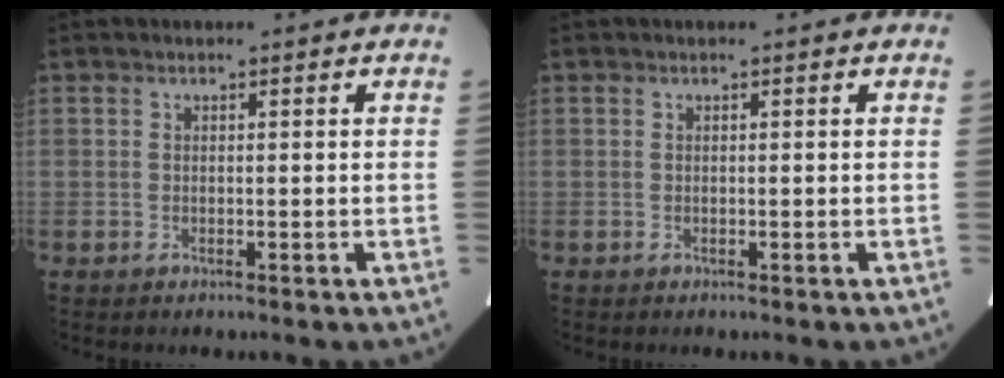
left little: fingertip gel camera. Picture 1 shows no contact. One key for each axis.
{"total": 0.0}